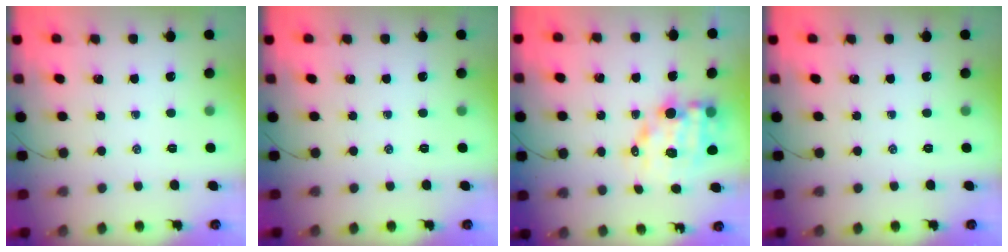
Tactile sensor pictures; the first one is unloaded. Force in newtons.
{"total": 0.0}
{"total": 10.8, "press": 10.4, "slide": 3.0}
{"total": 0.0}